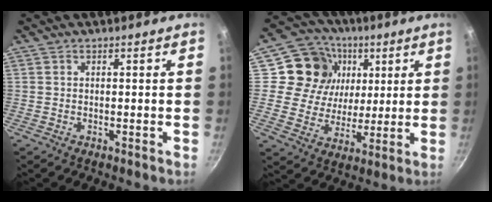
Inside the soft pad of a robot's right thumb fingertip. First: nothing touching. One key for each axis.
{"total": 15.3, "fx": 4.7, "fy": 13.3, "fz": 6.1, "tx": -0.075, "ty": -0.011, "tz": 0.073}